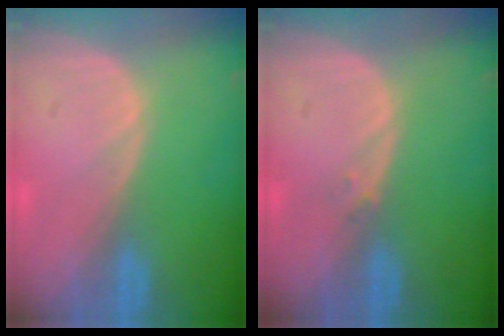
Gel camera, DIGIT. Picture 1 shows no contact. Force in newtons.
{"total": 0.7, "press": 0.7, "slide": 0.1}